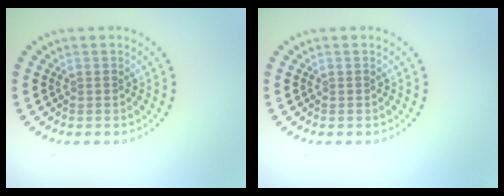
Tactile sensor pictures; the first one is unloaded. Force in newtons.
{"total": 0.0}